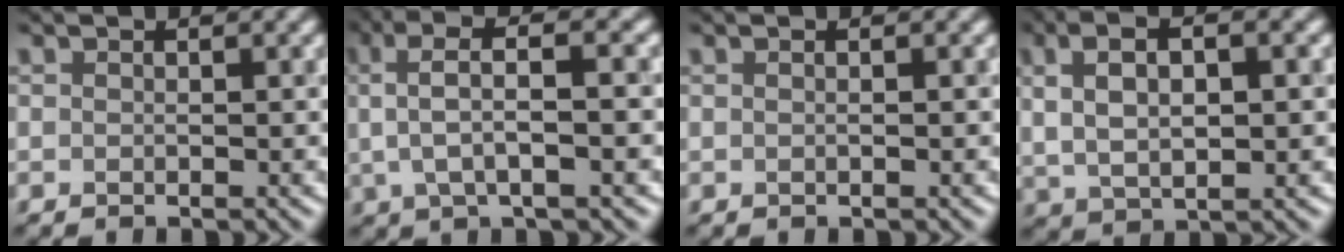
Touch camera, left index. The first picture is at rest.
{"total": 5.2, "force": [1.3, 1.4, 4.8], "torque": [-0.089, 0.015, 0.023]}
{"total": 1.1, "force": [0.3, 0.5, 0.9], "torque": [0.000, -0.005, -0.010]}
{"total": 6.6, "force": [2.3, 2.8, 5.6], "torque": [-0.110, 0.013, 0.037]}